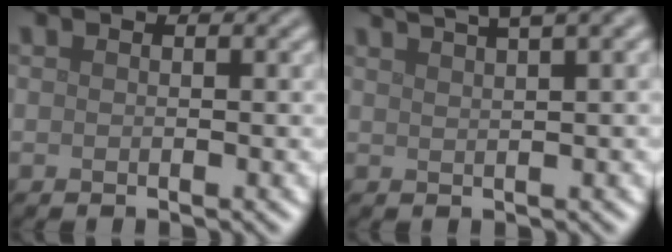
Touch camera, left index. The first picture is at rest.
{"total": 6.0, "force": [4.3, 1.3, 3.8], "torque": [-0.034, 0.030, 0.041]}